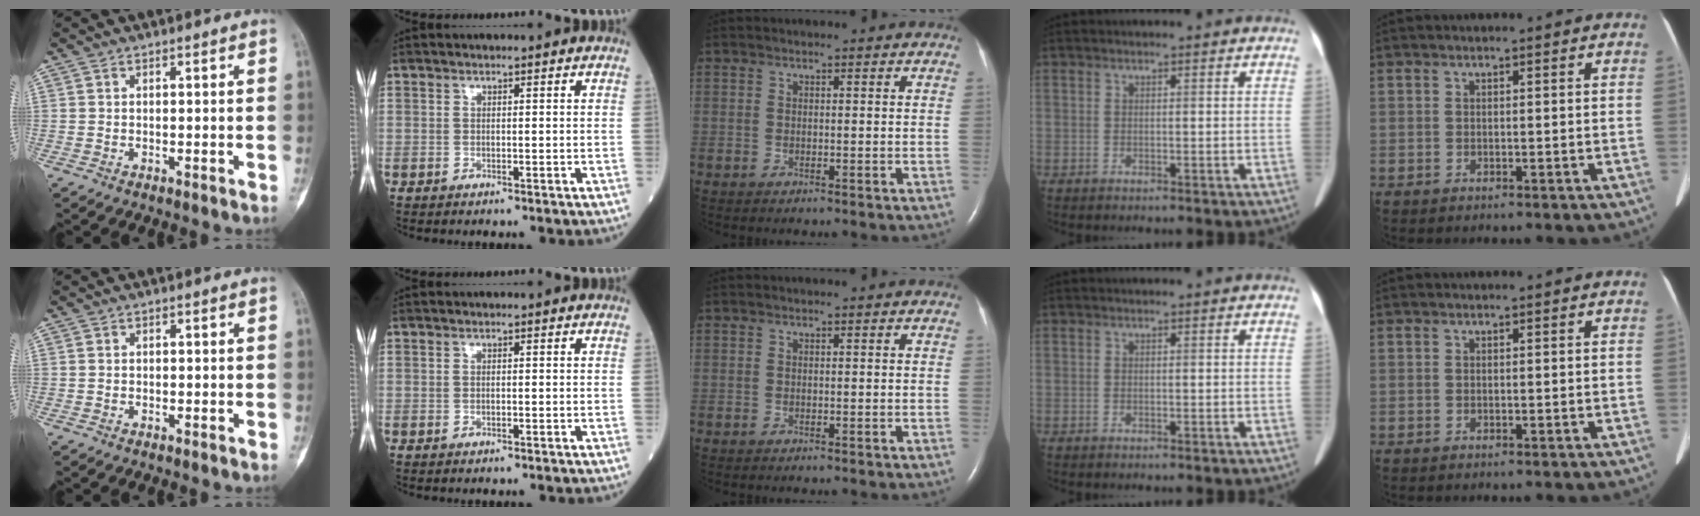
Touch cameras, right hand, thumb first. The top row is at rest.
{}